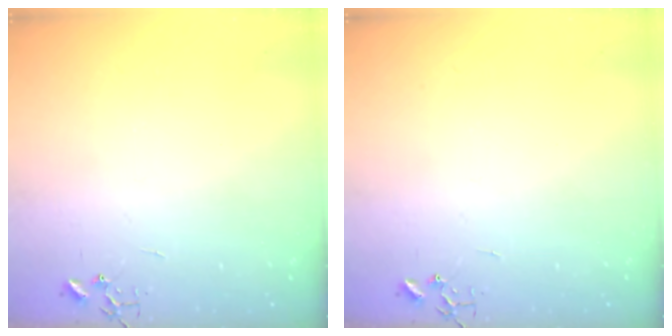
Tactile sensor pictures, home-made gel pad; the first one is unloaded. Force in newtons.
{"total": 0.0}